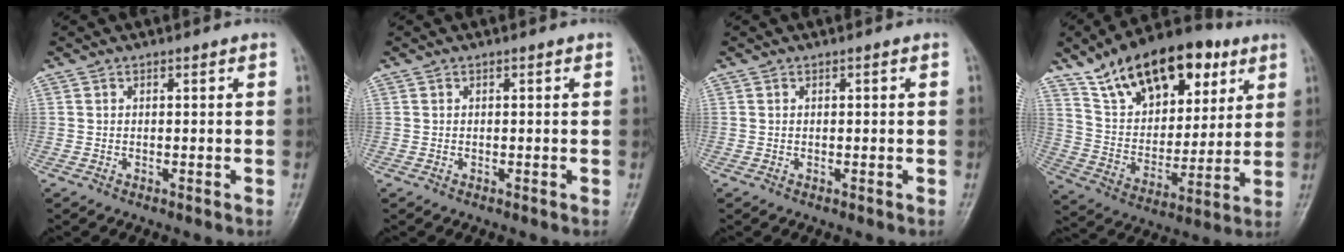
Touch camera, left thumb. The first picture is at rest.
{"total": 0.0}
{"total": 0.0}
{"total": 23.2, "force": [12.9, 12.8, 14.5], "torque": [-0.199, -0.027, 0.222]}